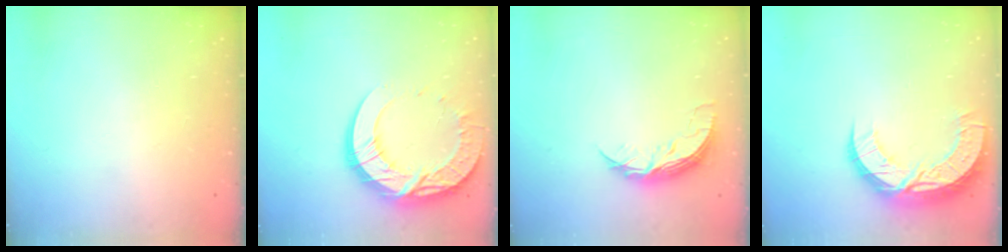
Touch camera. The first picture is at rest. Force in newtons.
{"total": 18.8, "press": 18.8, "slide": 1.7}
{"total": 8.0, "press": 8.0, "slide": 0.6}
{"total": 13.7, "press": 13.7, "slide": 1.0}